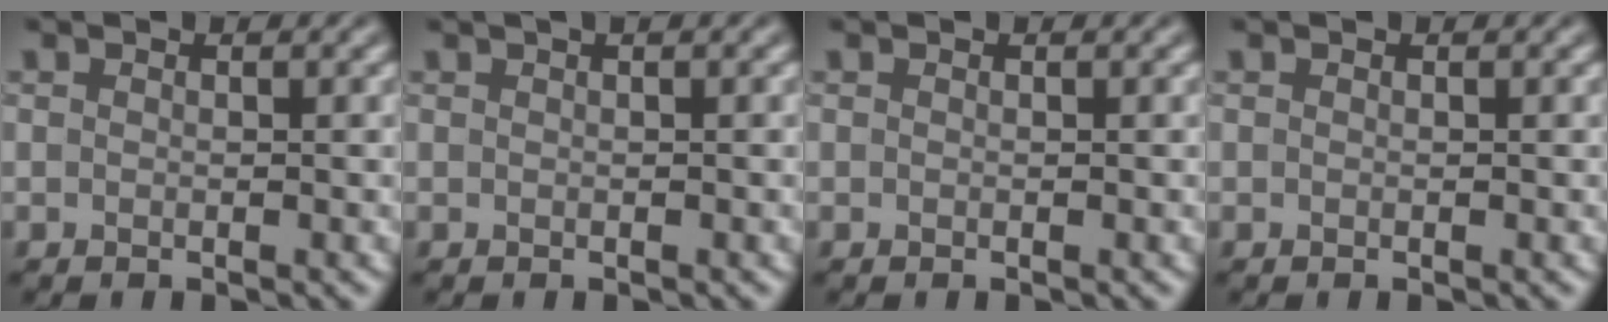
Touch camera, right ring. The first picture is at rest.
{"total": 0.7, "force": [0.4, 0.2, 0.5], "torque": [-0.009, 0.005, 0.005]}
{"total": 0.0}
{"total": 0.0}